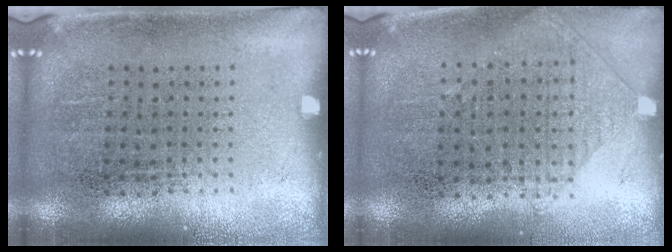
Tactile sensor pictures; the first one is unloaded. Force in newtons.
{"total": 0.9, "press": 0.9, "slide": 0.3}